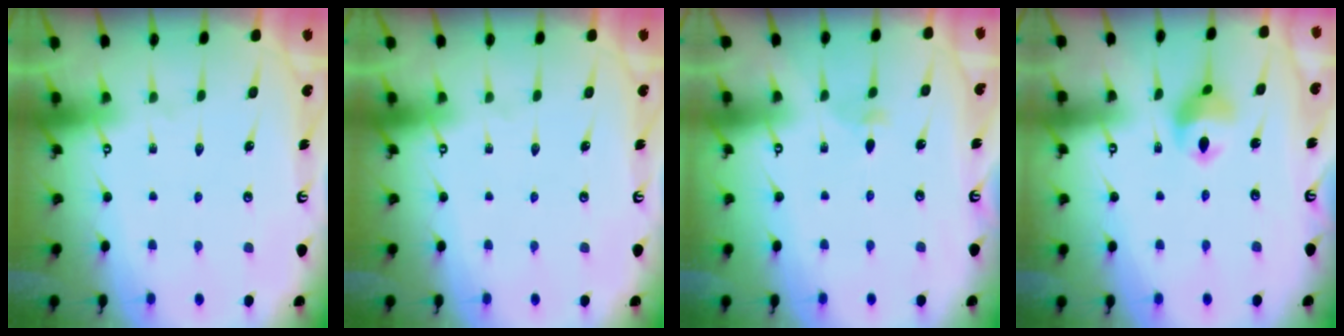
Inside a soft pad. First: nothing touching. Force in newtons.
{"total": 0.0}
{"total": 2.4, "press": 2.3, "slide": 0.6}
{"total": 8.2, "press": 8.2, "slide": 0.6}